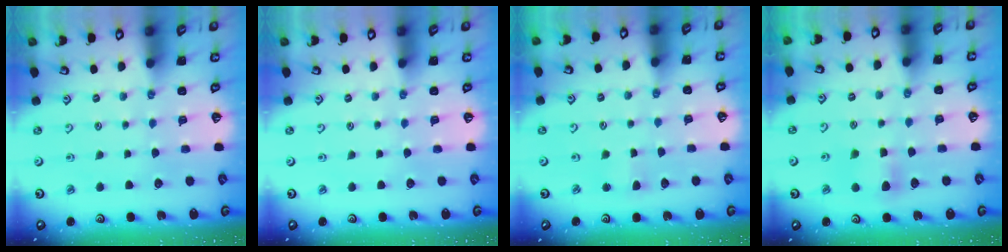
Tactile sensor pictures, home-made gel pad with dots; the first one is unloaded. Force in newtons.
{"total": 0.0}
{"total": 2.9, "press": 2.9, "slide": 0.4}
{"total": 5.5, "press": 5.5, "slide": 0.8}